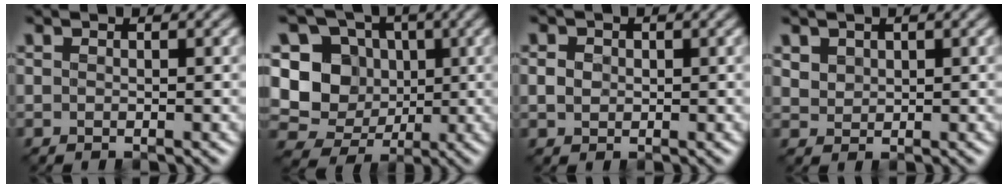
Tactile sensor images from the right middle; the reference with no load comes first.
{"total": 7.8, "force": [0.6, 7.1, 3.3], "torque": [-0.055, -0.006, -0.010]}
{"total": 1.4, "force": [-0.1, 1.3, 0.7], "torque": [-0.014, -0.003, -0.004]}
{"total": 1.7, "force": [1.1, 1.2, 0.5], "torque": [-0.017, -0.007, 0.028]}